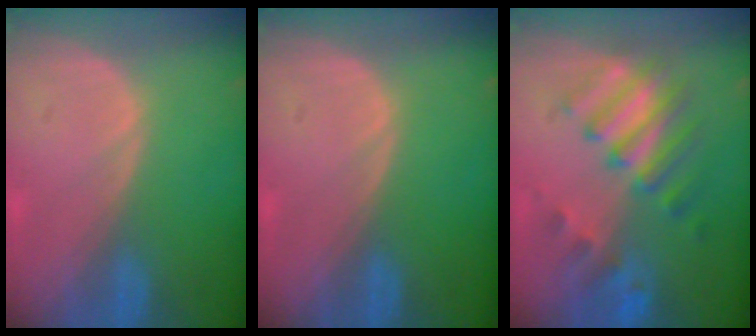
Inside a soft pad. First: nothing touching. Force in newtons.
{"total": 0.0}
{"total": 8.2, "press": 7.8, "slide": 2.8}